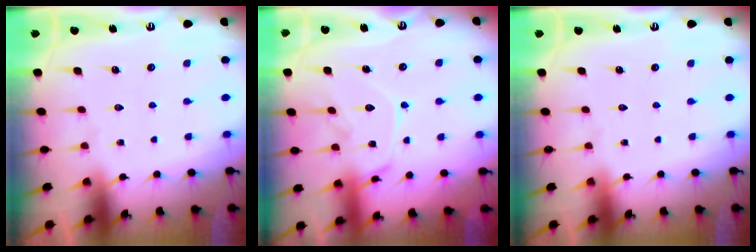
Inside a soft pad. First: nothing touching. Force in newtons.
{"total": 13.0, "press": 13.0, "slide": 0.8}
{"total": 0.0}